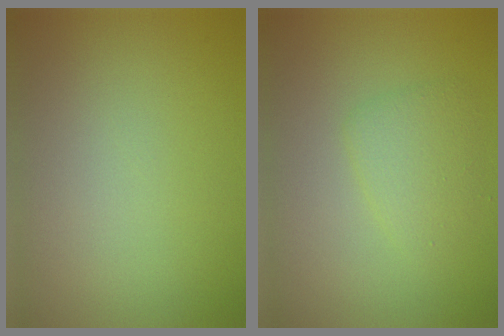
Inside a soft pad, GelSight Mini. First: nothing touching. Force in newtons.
{"total": 2.1, "press": 2.1, "slide": 0.0}